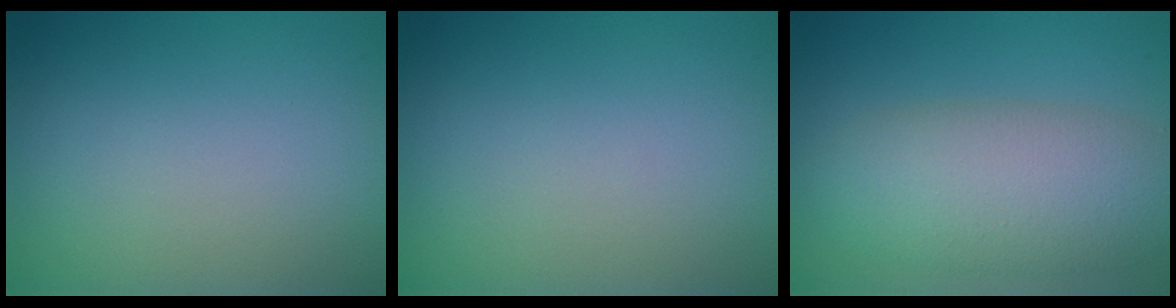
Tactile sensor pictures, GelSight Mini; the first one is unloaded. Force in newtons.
{"total": 0.0}
{"total": 7.0, "press": 7.0, "slide": 0.3}